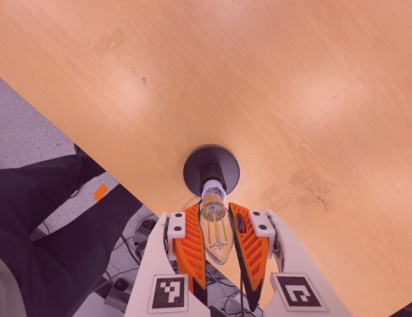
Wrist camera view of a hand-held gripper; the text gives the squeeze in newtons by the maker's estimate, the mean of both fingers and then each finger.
{"total": 21.7, "left": 23.4, "right": 19.9}